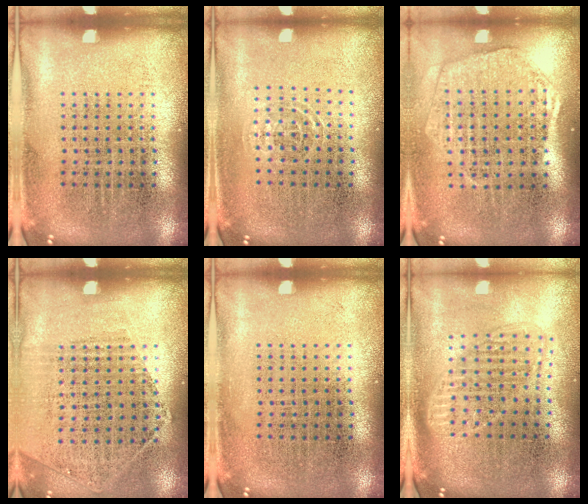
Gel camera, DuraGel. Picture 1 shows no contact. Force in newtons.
{"total": 0.8, "press": 0.5, "slide": 0.6}
{"total": 1.9, "press": 1.7, "slide": 0.8}
{"total": 1.2, "press": 1.0, "slide": 0.6}
{"total": 0.0}
{"total": 1.6, "press": 1.4, "slide": 0.7}